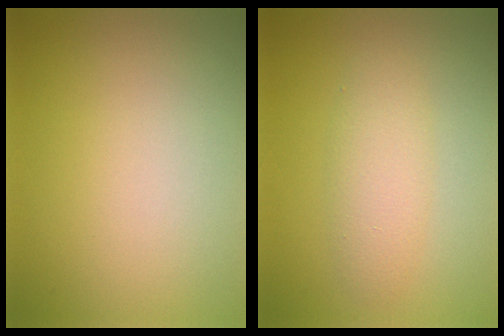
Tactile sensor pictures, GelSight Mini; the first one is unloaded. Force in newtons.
{"total": 2.7, "press": 2.7, "slide": 0.1}